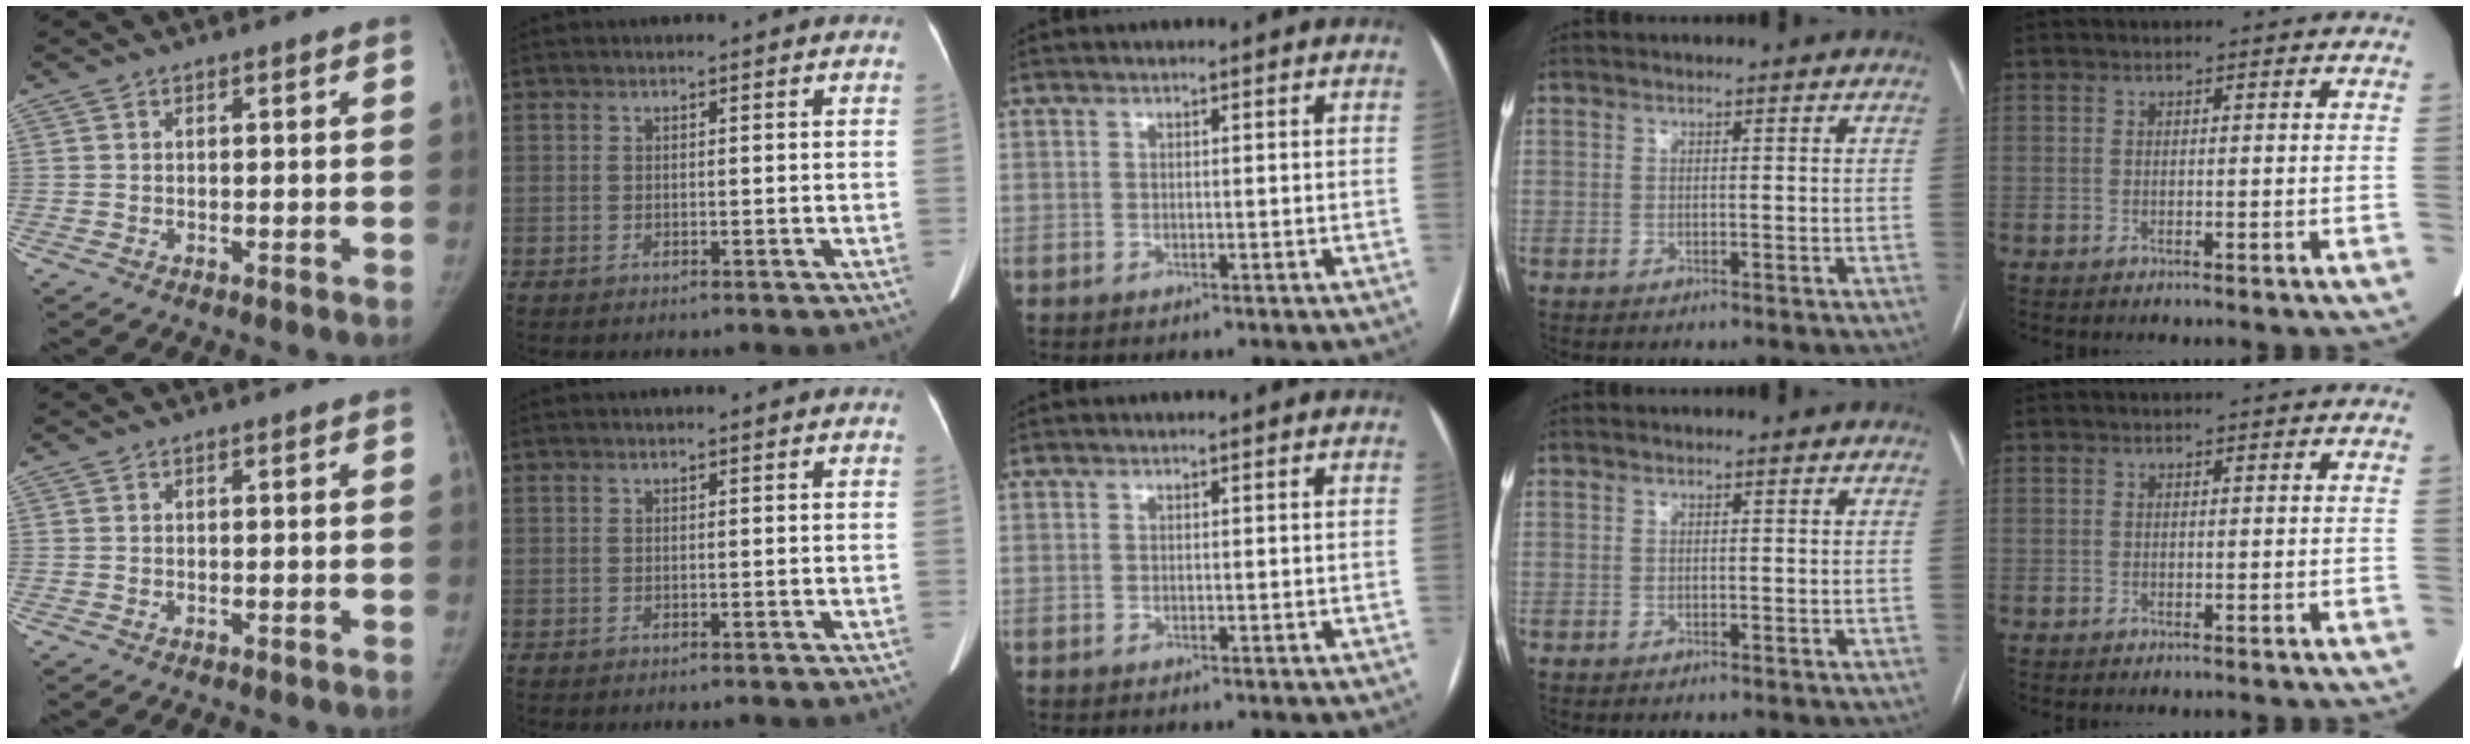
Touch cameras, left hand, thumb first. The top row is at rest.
{}